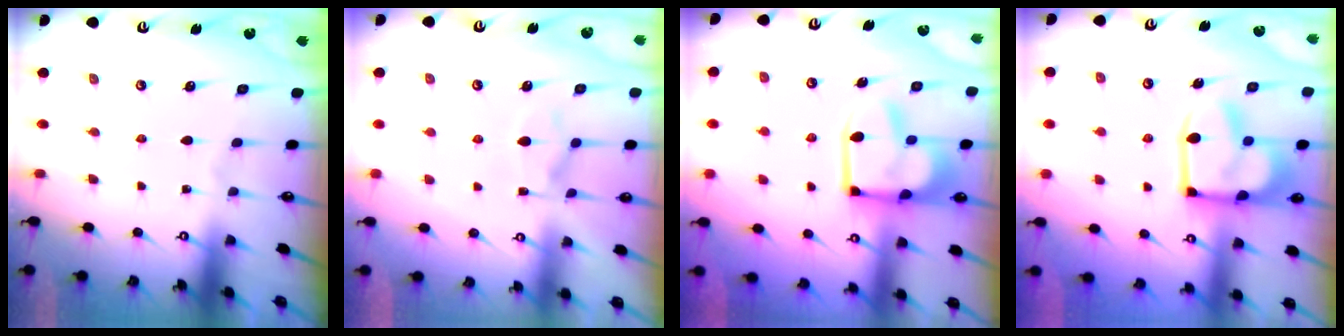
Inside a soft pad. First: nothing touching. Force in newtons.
{"total": 5.1, "press": 5.0, "slide": 1.2}
{"total": 7.3, "press": 7.2, "slide": 1.1}
{"total": 13.1, "press": 13.1, "slide": 1.3}